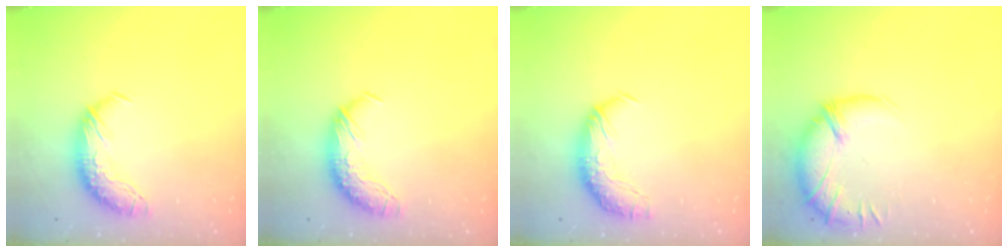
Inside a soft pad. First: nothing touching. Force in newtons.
{"total": 0.0}
{"total": 2.5, "press": 1.2, "slide": 2.2}
{"total": 3.0, "press": 1.5, "slide": 2.6}